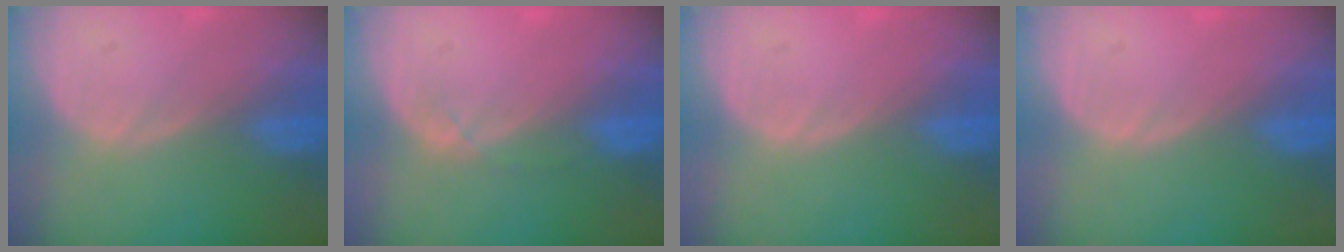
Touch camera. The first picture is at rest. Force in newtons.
{"total": 1.1, "press": 1.1, "slide": 0.2}
{"total": 0.0}
{"total": 0.0}